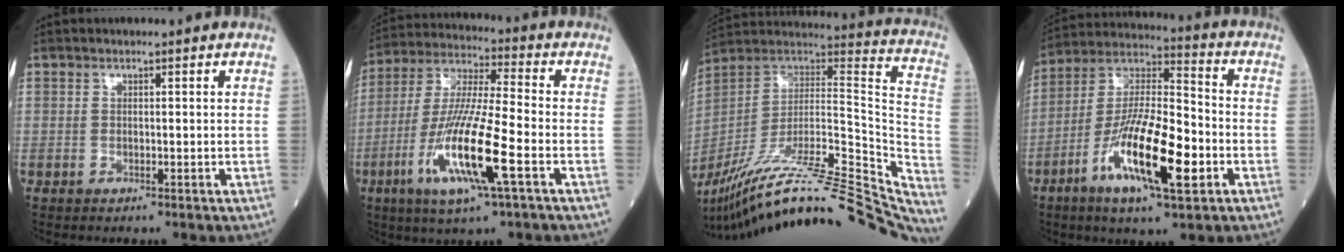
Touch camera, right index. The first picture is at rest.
{"total": 15.4, "force": [-5.4, 0.9, 14.4], "torque": [-0.294, -0.017, -0.103]}
{"total": 40.4, "force": [-34.8, 2.5, 20.4], "torque": [-0.239, -0.051, -0.495]}
{"total": 16.5, "force": [-5.8, 3.4, 15.0], "torque": [-0.289, -0.010, -0.102]}